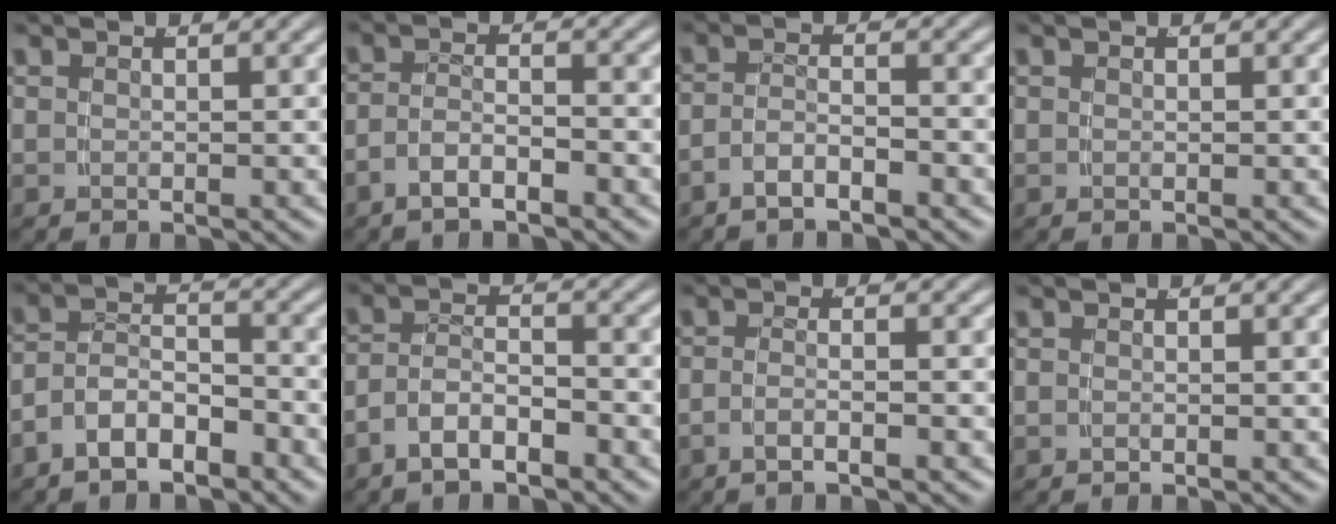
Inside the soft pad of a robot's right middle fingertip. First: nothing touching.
{"total": 2.8, "force": [-2.2, 0.9, 1.5], "torque": [-0.024, -0.006, -0.038]}
{"total": 2.6, "force": [-2.2, 0.7, 1.3], "torque": [-0.021, -0.005, -0.037]}
{"total": 0.0}
{"total": 5.5, "force": [-3.2, 3.7, 2.4], "torque": [-0.042, -0.012, -0.058]}
{"total": 4.0, "force": [-2.6, 2.3, 2.0], "torque": [-0.038, -0.009, -0.044]}
{"total": 2.1, "force": [-1.6, -0.2, 1.4], "torque": [-0.029, -0.006, -0.026]}
{"total": 0.0}